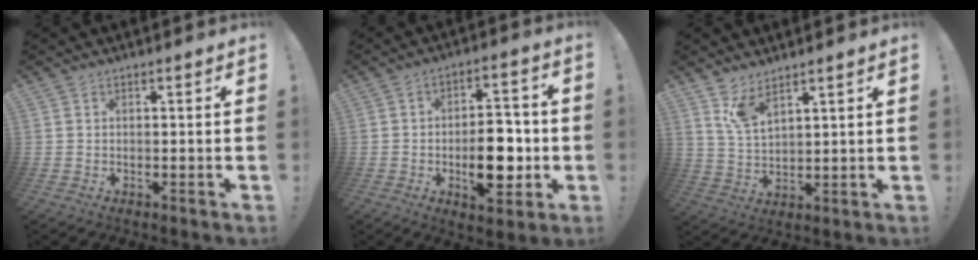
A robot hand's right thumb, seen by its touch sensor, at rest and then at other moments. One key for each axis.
{"total": 13.5, "fx": -3.0, "fy": 6.9, "fz": 11.3, "tx": -0.168, "ty": 0.012, "tz": -0.050}
{"total": 7.2, "fx": 5.6, "fy": 2.4, "fz": 3.8, "tx": -0.079, "ty": -0.028, "tz": 0.104}